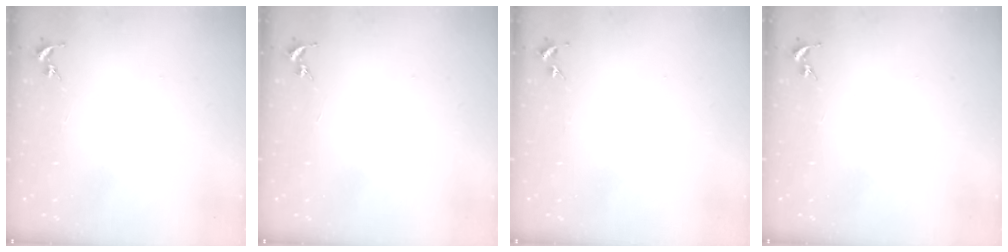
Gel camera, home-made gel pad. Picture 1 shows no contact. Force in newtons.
{"total": 0.0}
{"total": 2.7, "press": 2.7, "slide": 0.3}
{"total": 0.0}